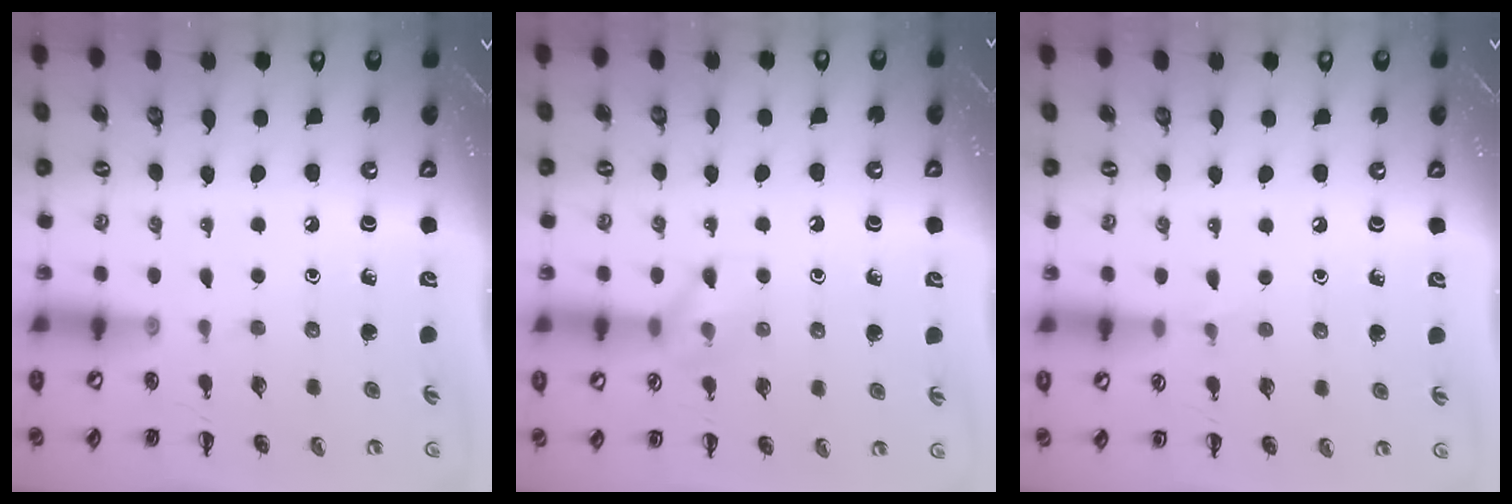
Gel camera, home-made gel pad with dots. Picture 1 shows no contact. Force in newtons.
{"total": 8.6, "press": 8.5, "slide": 1.3}
{"total": 3.0, "press": 2.8, "slide": 0.9}